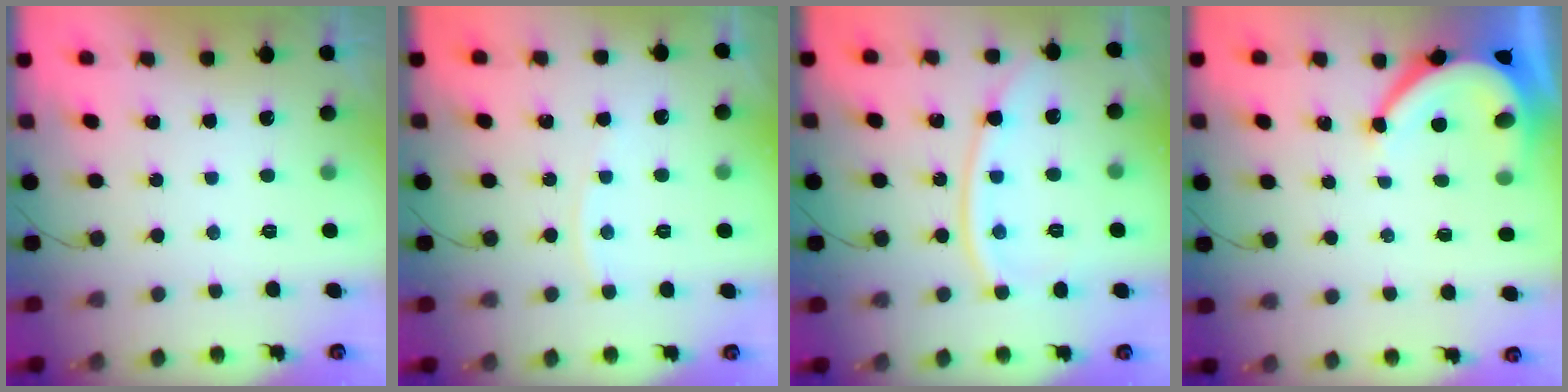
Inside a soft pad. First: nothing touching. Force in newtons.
{"total": 2.8, "press": 2.8, "slide": 0.4}
{"total": 10.1, "press": 10.1, "slide": 0.9}
{"total": 8.1, "press": 8.1, "slide": 0.8}